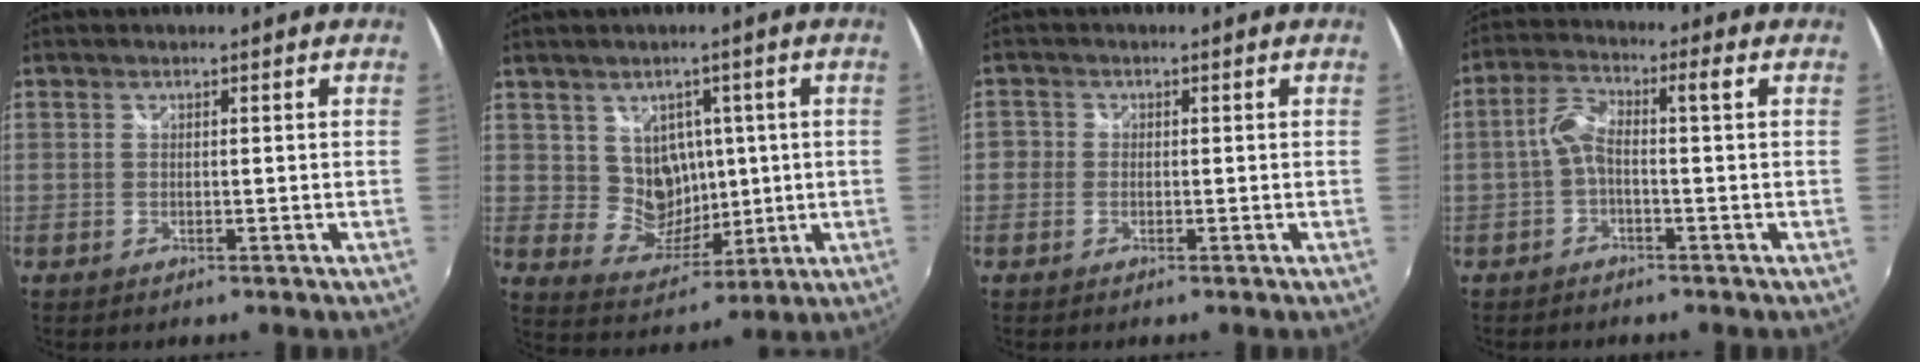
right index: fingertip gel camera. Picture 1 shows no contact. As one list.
[{"total": 8.1, "force": [1.8, 7.4, 2.7], "torque": [-0.048, 0.002, 0.046]}, {"total": 2.4, "force": [-0.8, 2.1, 0.7], "torque": [-0.013, 0.000, -0.022]}, {"total": 4.6, "force": [-1.0, 0.8, 4.4], "torque": [-0.094, 0.012, -0.021]}]